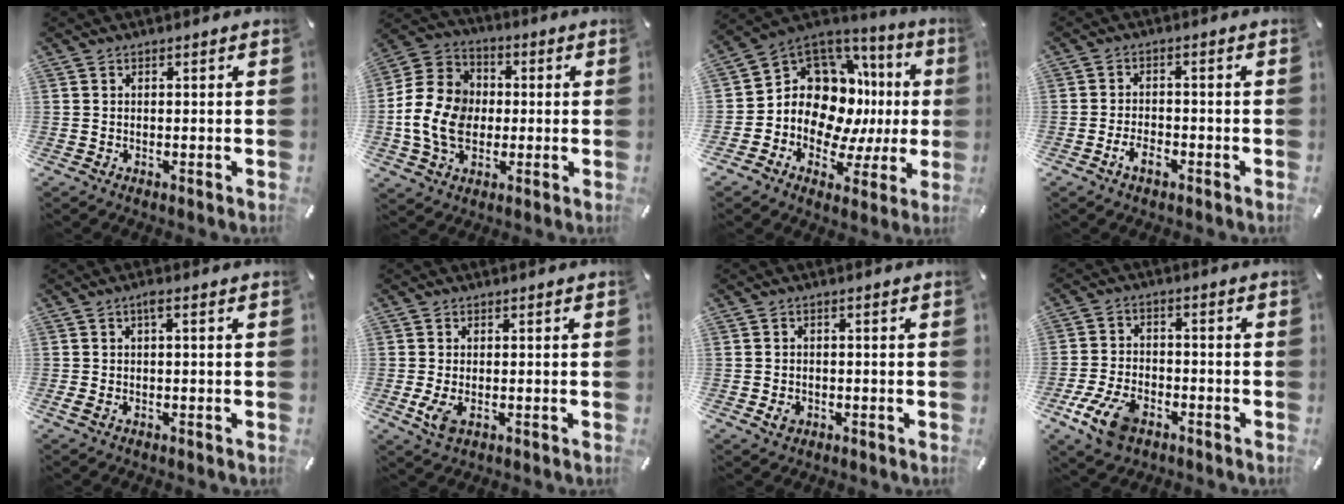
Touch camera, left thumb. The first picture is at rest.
{"total": 13.2, "force": [-1.6, 11.0, 7.2], "torque": [-0.167, 0.020, -0.029]}
{"total": 13.8, "force": [1.7, 11.3, 7.7], "torque": [-0.122, -0.044, 0.040]}
{"total": 4.4, "force": [-2.4, 2.4, 2.8], "torque": [-0.057, 0.010, -0.047]}
{"total": 2.4, "force": [0.0, 0.5, 2.4], "torque": [-0.044, 0.005, -0.002]}
{"total": 3.7, "force": [-0.7, 1.8, 3.1], "torque": [-0.064, -0.007, -0.015]}
{"total": 2.6, "force": [-0.8, 2.1, 1.2], "torque": [-0.021, 0.005, -0.015]}
{"total": 10.0, "force": [-5.2, 5.9, 6.2], "torque": [-0.134, 0.018, -0.093]}